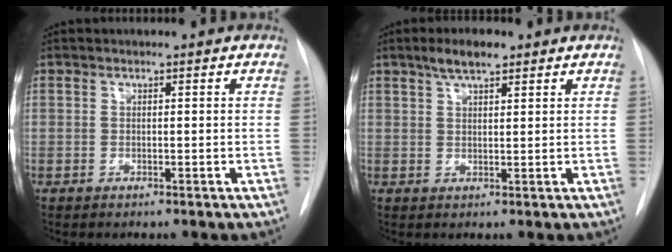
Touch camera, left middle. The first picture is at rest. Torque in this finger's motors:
{"motor_torque": [0.21, -0.20, 0.04, 0.02]}